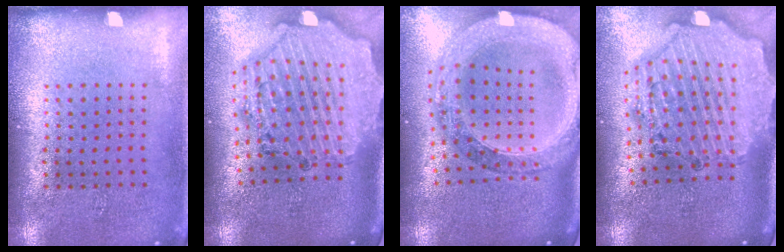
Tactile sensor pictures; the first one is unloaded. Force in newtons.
{"total": 2.9, "press": 2.6, "slide": 1.2}
{"total": 2.5, "press": 2.2, "slide": 1.2}
{"total": 2.9, "press": 2.6, "slide": 1.2}